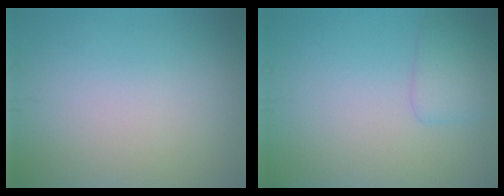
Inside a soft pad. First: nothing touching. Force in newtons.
{"total": 2.3, "press": 2.3, "slide": 0.1}